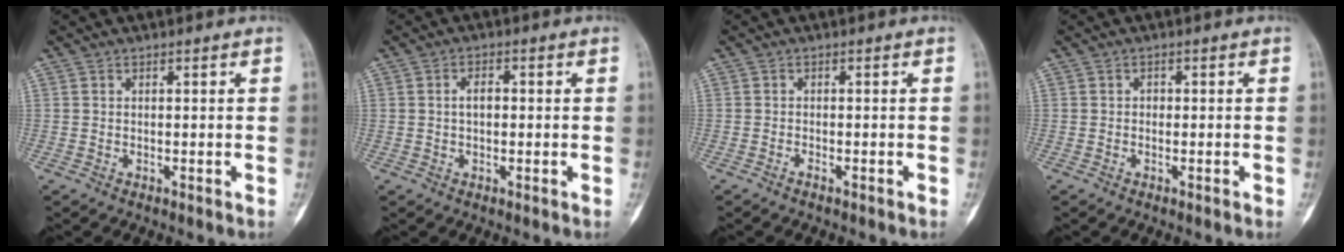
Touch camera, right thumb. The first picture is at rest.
{"total": 2.7, "force": [0.1, 1.5, 2.2], "torque": [-0.037, 0.008, -0.001]}
{"total": 0.9, "force": [-0.7, 0.3, 0.5], "torque": [-0.013, 0.002, -0.011]}
{"total": 0.9, "force": [-0.2, 0.7, 0.6], "torque": [-0.003, 0.003, -0.008]}